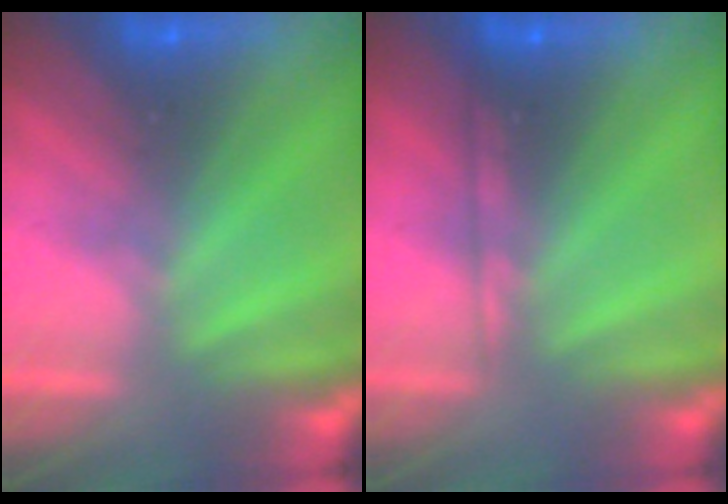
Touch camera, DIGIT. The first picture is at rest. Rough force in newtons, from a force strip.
{"total": 2.2}